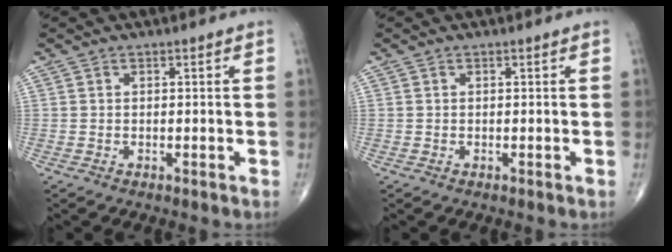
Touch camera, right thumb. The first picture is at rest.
{"total": 0.0}